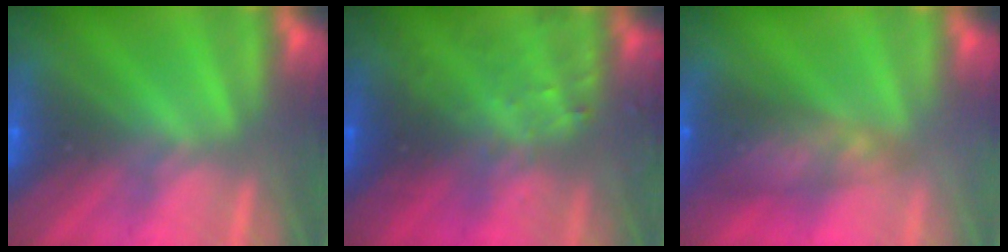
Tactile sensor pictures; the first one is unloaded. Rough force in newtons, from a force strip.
{"total": 7.8}
{"total": 8.2}